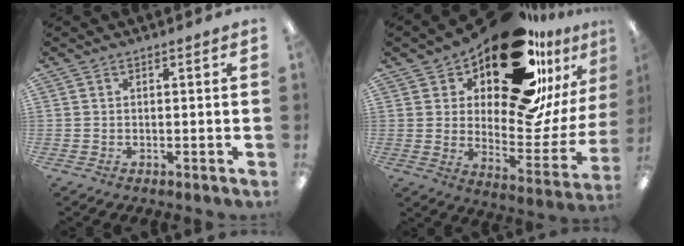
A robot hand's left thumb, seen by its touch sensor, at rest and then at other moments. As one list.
[{"total": 24.4, "force": [18.0, 9.5, 13.5], "torque": [-0.161, -0.136, 0.301]}]